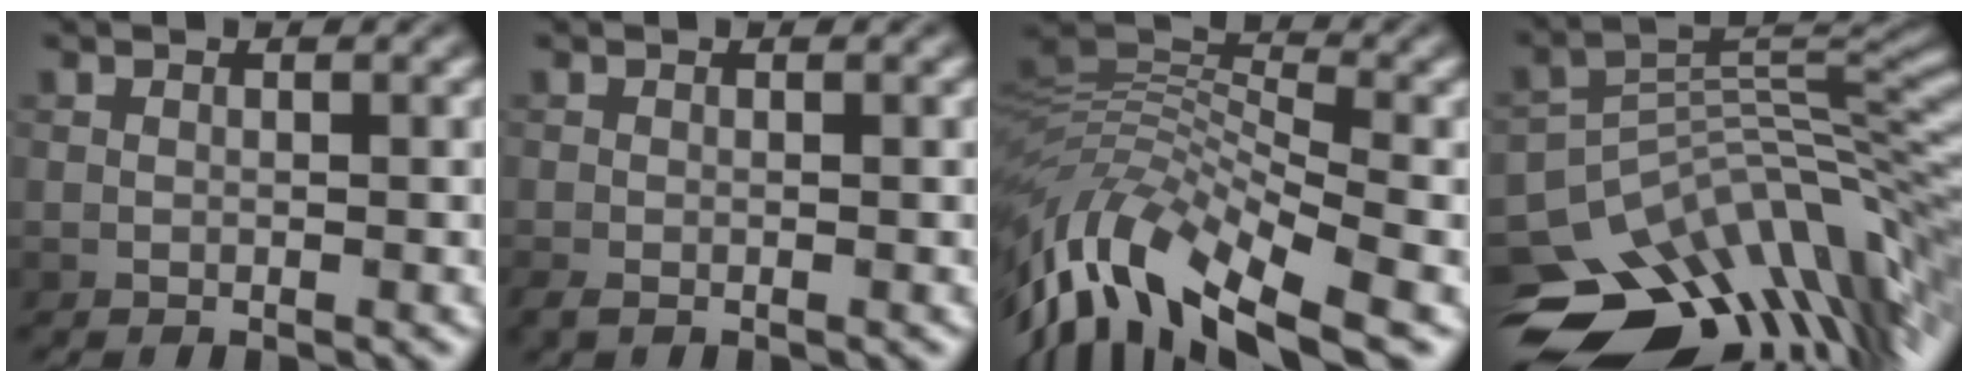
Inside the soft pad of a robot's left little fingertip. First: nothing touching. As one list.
[{"total": 0.9, "force": [-0.7, 0.3, 0.5], "torque": [-0.014, -0.006, -0.015]}, {"total": 11.6, "force": [-5.4, 4.5, 9.2], "torque": [-0.177, 0.014, -0.114]}, {"total": 13.1, "force": [-8.3, 6.2, 8.0], "torque": [-0.143, 0.000, -0.132]}]